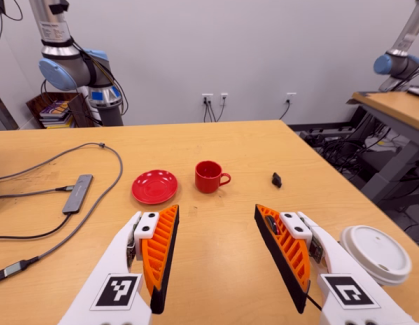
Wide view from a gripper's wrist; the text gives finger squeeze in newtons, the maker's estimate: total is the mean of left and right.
{"total": 0.0}